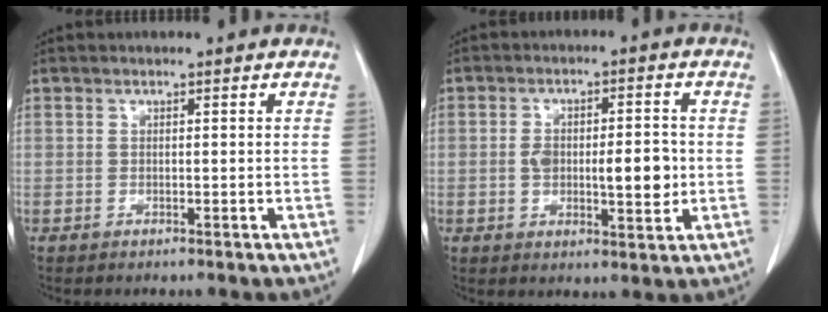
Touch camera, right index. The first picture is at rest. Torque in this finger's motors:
{"motor_torque": [0.24, 0.00, 0.19, 0.07]}